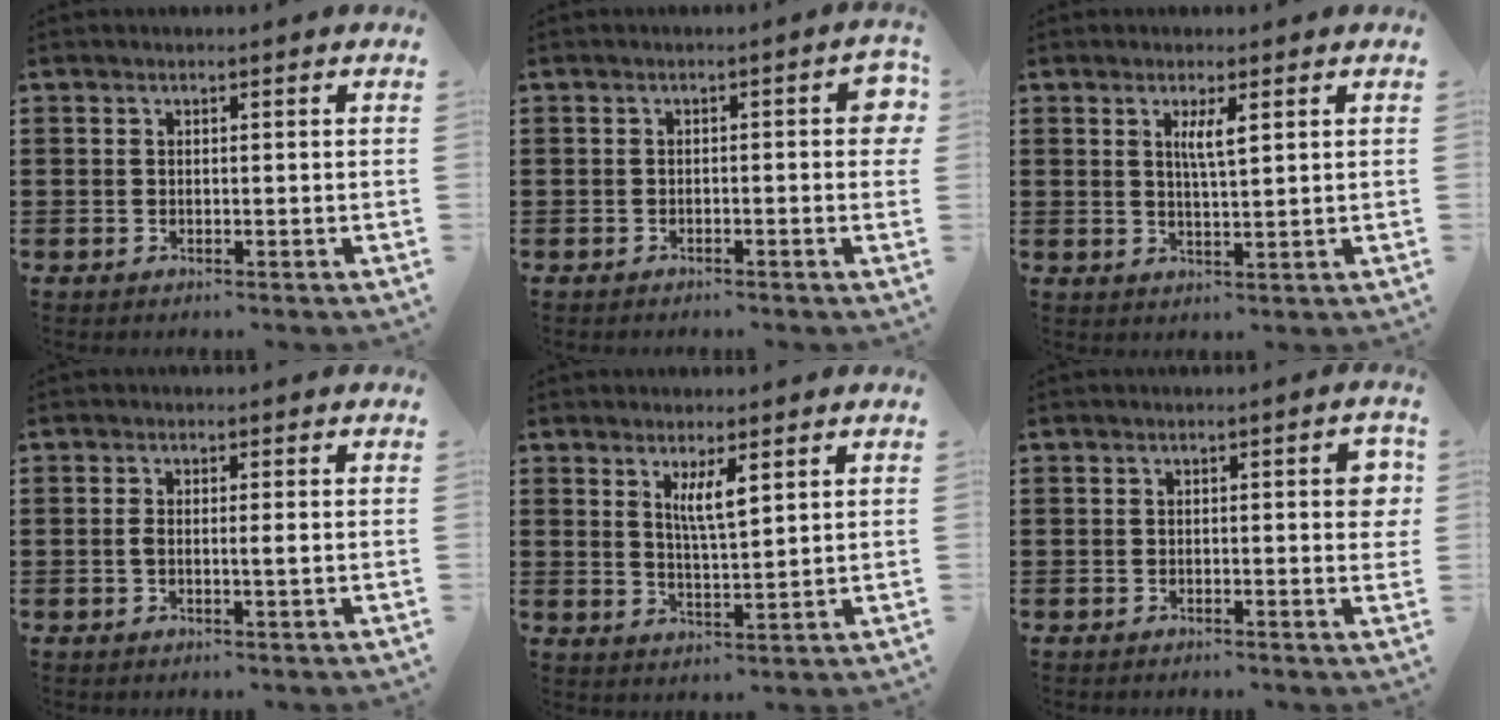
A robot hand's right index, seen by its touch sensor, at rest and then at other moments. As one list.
[{"total": 2.6, "force": [-0.8, 0.4, 2.5], "torque": [-0.033, -0.003, -0.015]}, {"total": 3.3, "force": [1.2, 0.6, 3.0], "torque": [-0.062, 0.003, 0.017]}, {"total": 1.8, "force": [-0.2, 0.2, 1.7], "torque": [-0.035, -0.002, -0.005]}, {"total": 4.3, "force": [2.1, 1.0, 3.6], "torque": [-0.077, 0.005, 0.035]}, {"total": 3.0, "force": [0.0, 0.5, 3.0], "torque": [-0.036, -0.006, -0.004]}]